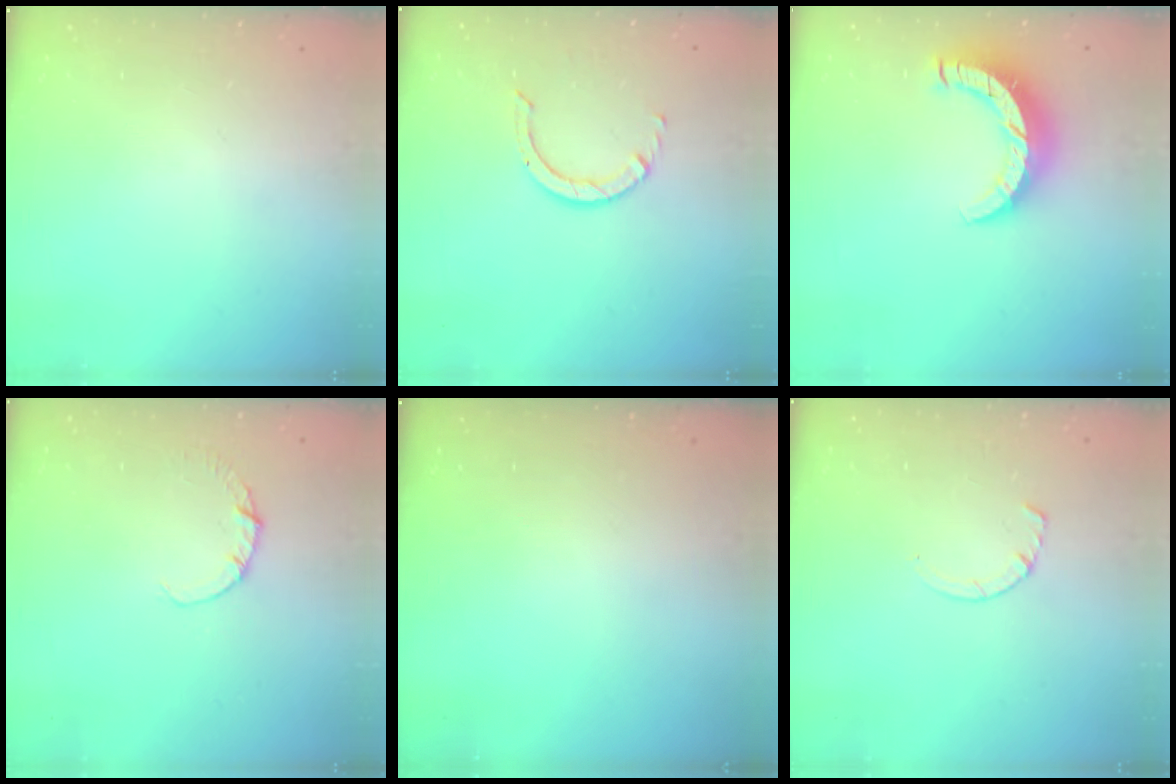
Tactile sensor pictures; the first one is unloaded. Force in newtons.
{"total": 2.9, "press": 2.9, "slide": 0.2}
{"total": 9.7, "press": 9.7, "slide": 0.2}
{"total": 1.9, "press": 1.9, "slide": 0.3}
{"total": 0.0}
{"total": 2.9, "press": 2.9, "slide": 0.4}